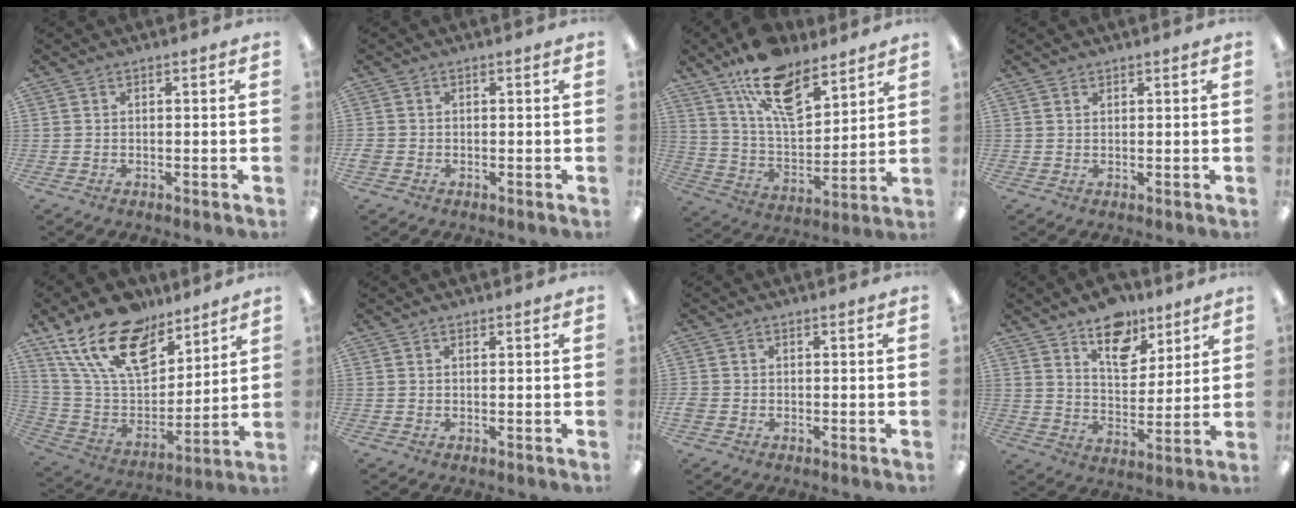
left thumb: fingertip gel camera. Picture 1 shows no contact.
{"total": 1.6, "force": [-0.5, 1.4, 0.6], "torque": [-0.009, 0.003, -0.008]}
{"total": 17.3, "force": [12.1, 7.6, 9.6], "torque": [-0.170, -0.062, 0.215]}
{"total": 1.0, "force": [0.8, 0.6, 0.0], "torque": [-0.002, 0.000, 0.017]}
{"total": 20.9, "force": [14.2, 10.8, 11.0], "torque": [-0.208, -0.080, 0.259]}
{"total": 0.5, "force": [0.4, 0.3, 0.1], "torque": [-0.001, 0.001, 0.008]}
{"total": 1.7, "force": [-0.6, 1.5, 0.7], "torque": [-0.009, 0.003, -0.010]}
{"total": 12.0, "force": [8.5, 6.9, 5.0], "torque": [-0.056, -0.052, 0.153]}